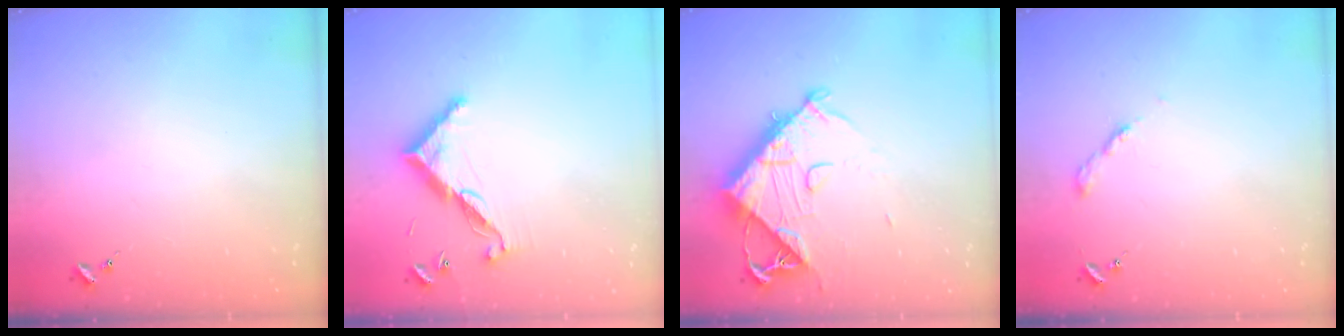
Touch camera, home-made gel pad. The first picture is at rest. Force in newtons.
{"total": 10.7, "press": 10.7, "slide": 0.4}
{"total": 12.5, "press": 12.5, "slide": 1.3}
{"total": 3.1, "press": 3.1, "slide": 0.2}